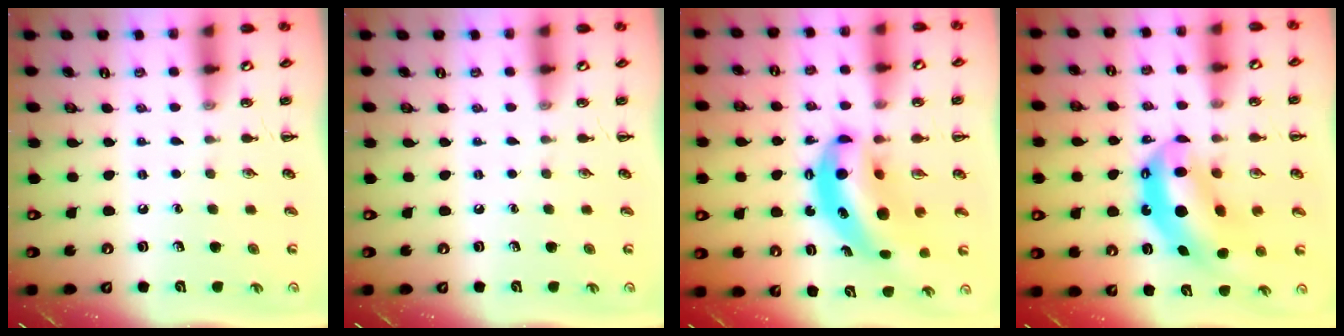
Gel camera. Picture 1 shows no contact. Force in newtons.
{"total": 0.0}
{"total": 10.8, "press": 10.4, "slide": 2.7}
{"total": 12.5, "press": 12.0, "slide": 3.2}